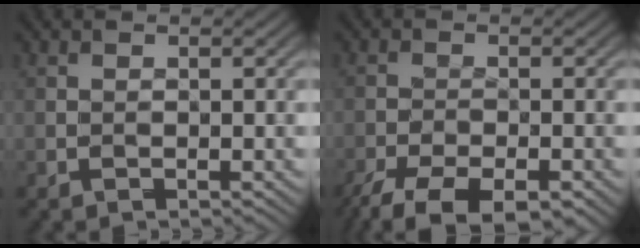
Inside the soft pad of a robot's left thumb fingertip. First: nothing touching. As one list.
[{"total": 8.9, "force": [-6.7, 3.1, 4.9], "torque": [-0.088, -0.030, -0.106]}]